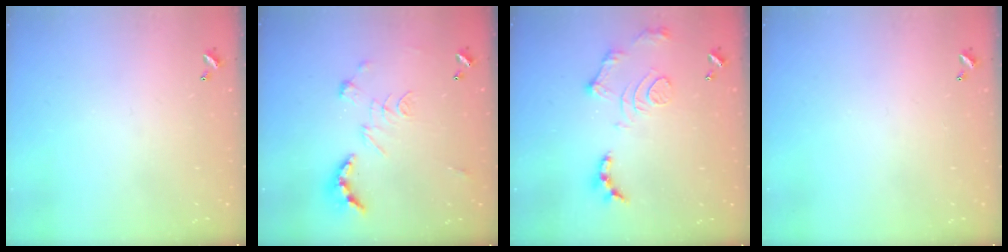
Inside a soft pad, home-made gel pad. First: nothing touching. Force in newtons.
{"total": 2.5, "press": 2.0, "slide": 1.5}
{"total": 11.8, "press": 11.7, "slide": 0.8}
{"total": 0.0}